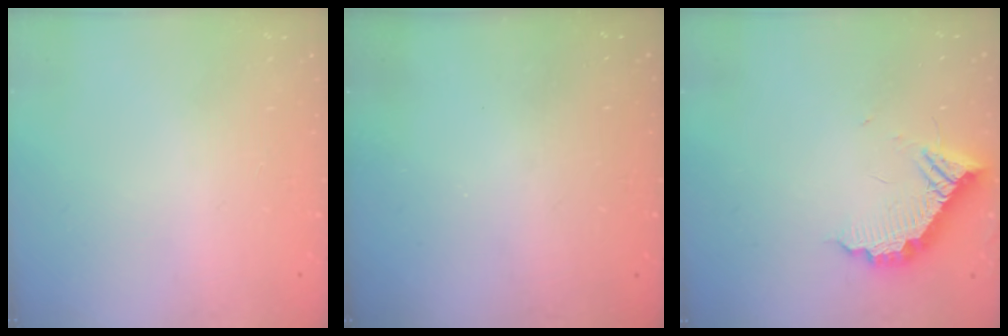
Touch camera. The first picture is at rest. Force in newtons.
{"total": 3.3, "press": 3.3, "slide": 0.1}
{"total": 11.4, "press": 11.4, "slide": 0.7}